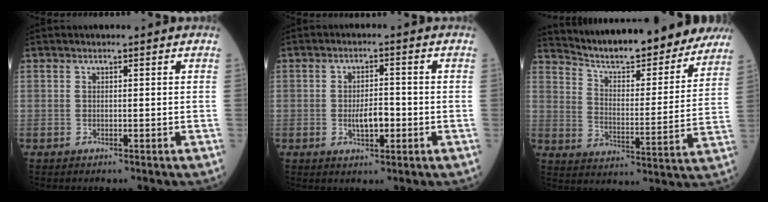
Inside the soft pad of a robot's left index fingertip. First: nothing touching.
{"total": 4.2, "force": [-1.3, 1.6, 3.7], "torque": [-0.067, -0.002, -0.021]}
{"total": 19.9, "force": [18.6, 2.9, 6.6], "torque": [-0.098, -0.029, 0.258]}